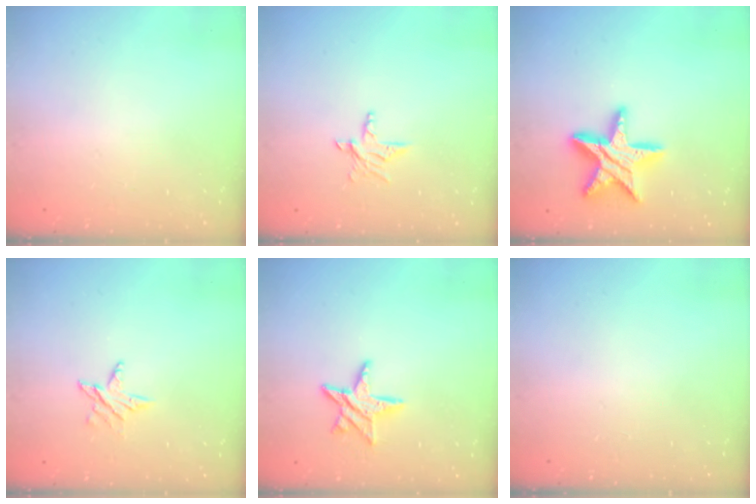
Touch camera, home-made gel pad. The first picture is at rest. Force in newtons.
{"total": 4.8, "press": 4.8, "slide": 0.4}
{"total": 15.3, "press": 15.2, "slide": 1.0}
{"total": 4.0, "press": 4.0, "slide": 0.5}
{"total": 9.0, "press": 9.0, "slide": 0.4}
{"total": 0.0}